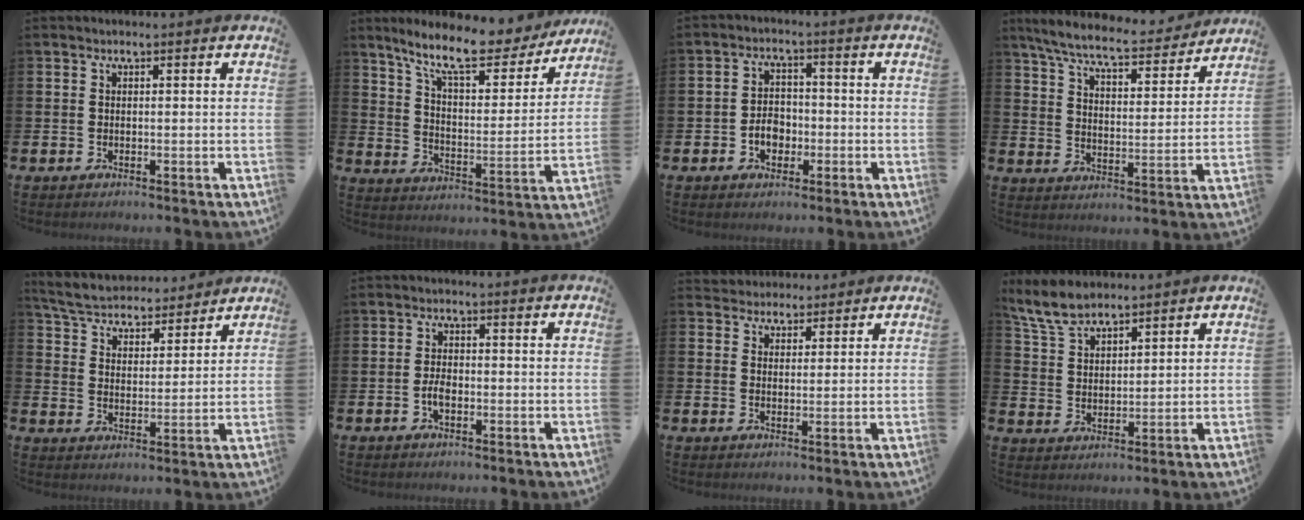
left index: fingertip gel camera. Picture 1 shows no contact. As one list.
[{"total": 11.5, "force": [9.9, 2.9, 5.2], "torque": [-0.128, -0.055, 0.171]}, {"total": 3.8, "force": [-1.2, 2.8, 2.2], "torque": [-0.026, -0.002, -0.029]}, {"total": 7.6, "force": [7.0, 0.9, 2.9], "torque": [-0.091, -0.040, 0.120]}, {"total": 5.5, "force": [5.3, 1.3, 0.5], "torque": [-0.044, -0.034, 0.093]}, {"total": 2.5, "force": [-0.7, 1.3, 2.0], "torque": [-0.035, 0.002, -0.013]}, {"total": 3.1, "force": [2.8, 1.1, -0.6], "torque": [-0.001, -0.012, 0.052]}, {"total": 6.1, "force": [5.6, 1.8, 1.8], "torque": [-0.063, -0.012, 0.107]}]